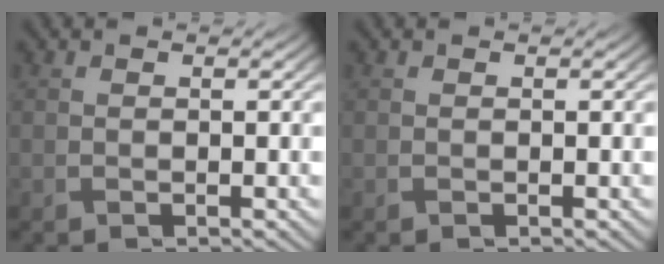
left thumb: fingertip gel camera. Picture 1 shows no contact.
{"total": 0.0}